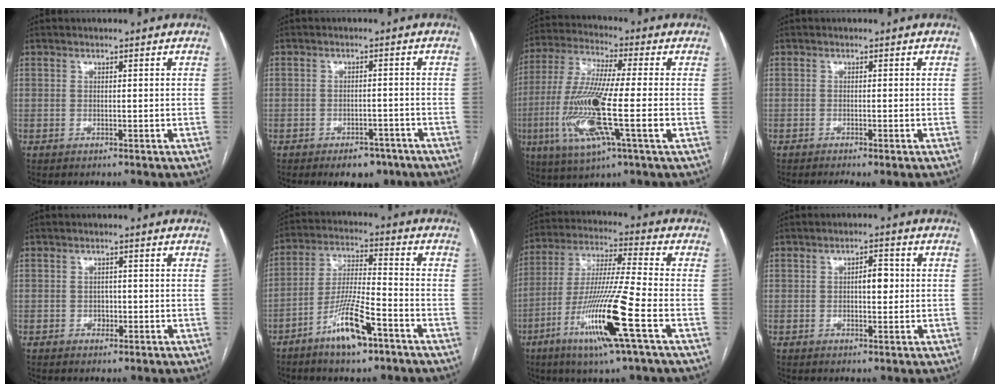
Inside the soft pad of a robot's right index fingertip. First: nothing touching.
{"total": 5.2, "force": [-3.7, 2.9, 2.3], "torque": [-0.024, 0.005, -0.046]}
{"total": 16.1, "force": [-3.5, 1.2, 15.6], "torque": [-0.329, -0.017, -0.066]}
{"total": 2.1, "force": [-1.4, 0.0, 1.6], "torque": [-0.021, -0.004, -0.022]}
{"total": 1.3, "force": [-0.3, 1.1, 0.6], "torque": [-0.008, 0.006, -0.001]}
{"total": 10.3, "force": [-6.0, 1.5, 8.2], "torque": [-0.164, -0.006, -0.111]}
{"total": 16.1, "force": [-6.5, -0.6, 14.8], "torque": [-0.302, -0.019, -0.120]}
{"total": 4.0, "force": [0.2, 1.7, 3.6], "torque": [-0.056, 0.008, 0.006]}